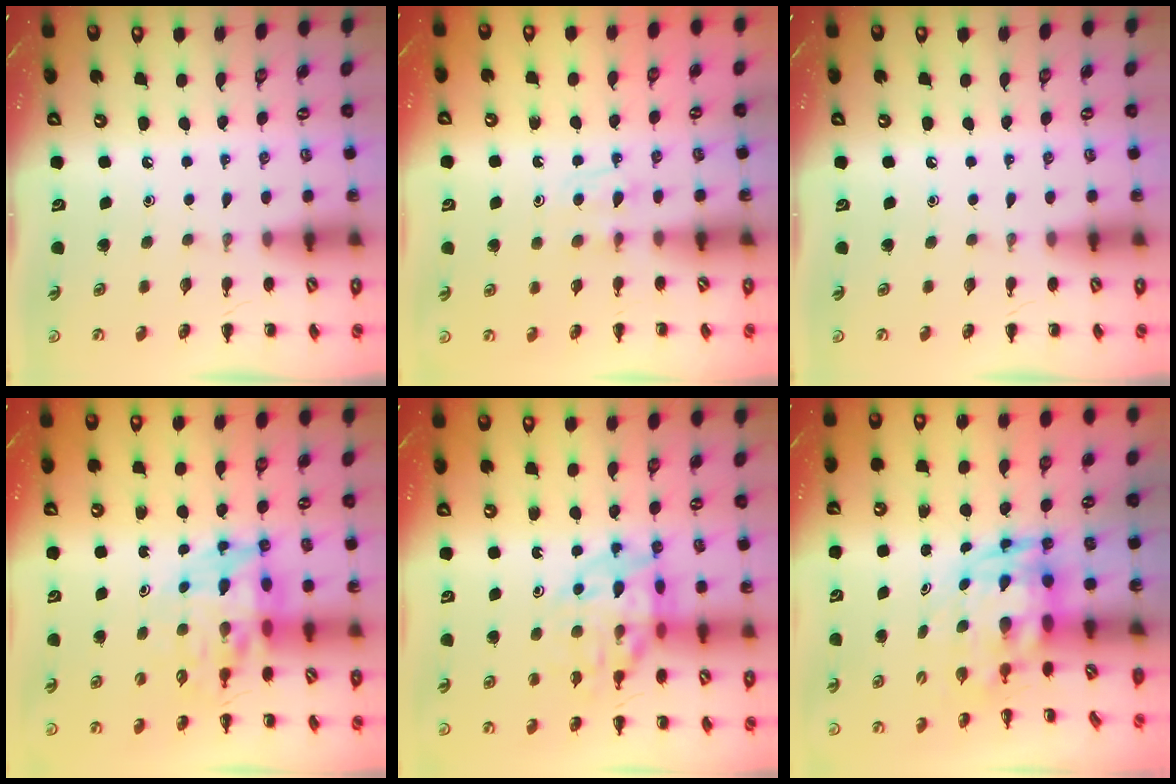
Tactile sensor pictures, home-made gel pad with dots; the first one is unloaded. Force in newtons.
{"total": 3.3, "press": 2.9, "slide": 1.6}
{"total": 0.0}
{"total": 9.5, "press": 9.1, "slide": 2.8}
{"total": 14.1, "press": 13.8, "slide": 2.6}
{"total": 3.4, "press": 3.3, "slide": 0.9}